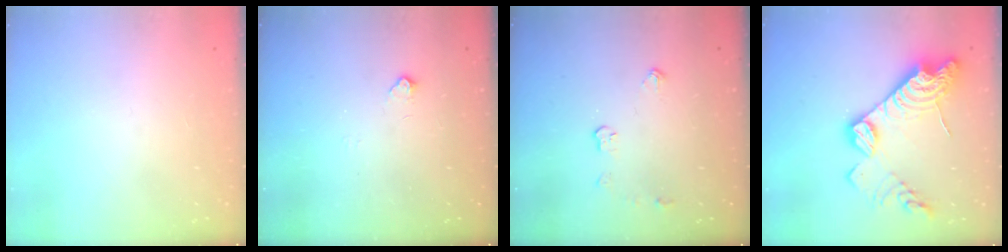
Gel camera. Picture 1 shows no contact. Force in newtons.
{"total": 3.9, "press": 3.9, "slide": 0.5}
{"total": 3.9, "press": 3.9, "slide": 0.4}
{"total": 19.7, "press": 19.6, "slide": 1.7}